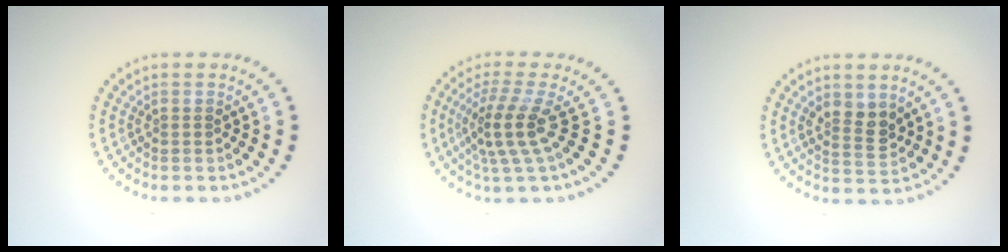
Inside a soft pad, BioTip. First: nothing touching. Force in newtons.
{"total": 3.7, "press": 2.6, "slide": 2.6}
{"total": 2.5, "press": 2.4, "slide": 0.7}